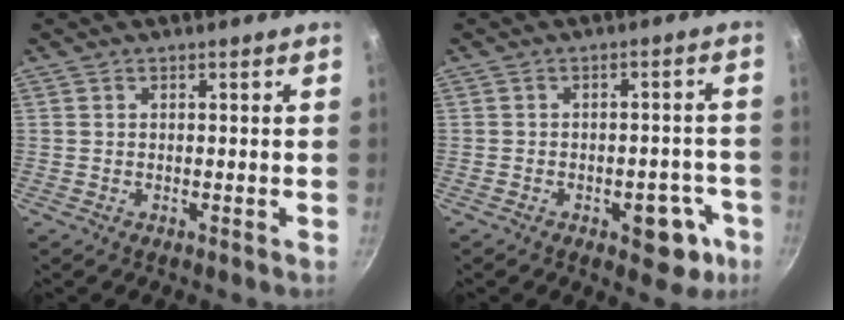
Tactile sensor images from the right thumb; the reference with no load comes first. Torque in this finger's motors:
{"motor_torque": [0.80, 0.82, 0.93, -0.80, 0.01]}